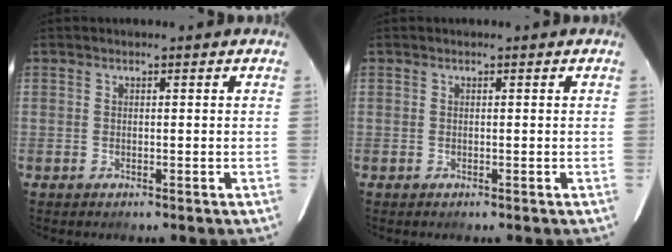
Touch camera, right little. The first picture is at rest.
{"total": 0.0}